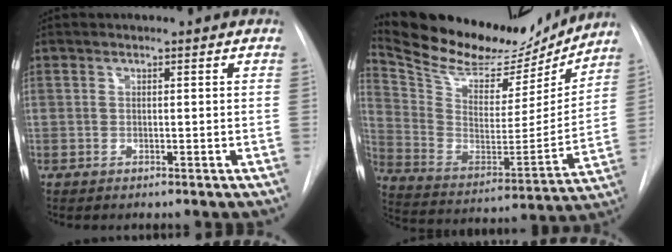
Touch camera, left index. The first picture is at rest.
{"total": 22.7, "force": [20.6, 6.5, 6.9], "torque": [-0.132, -0.024, 0.322]}